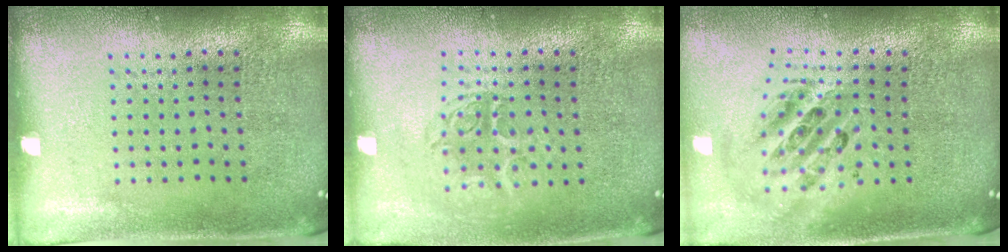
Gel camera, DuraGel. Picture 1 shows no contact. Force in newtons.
{"total": 1.2, "press": 1.1, "slide": 0.6}
{"total": 2.2, "press": 1.7, "slide": 1.4}